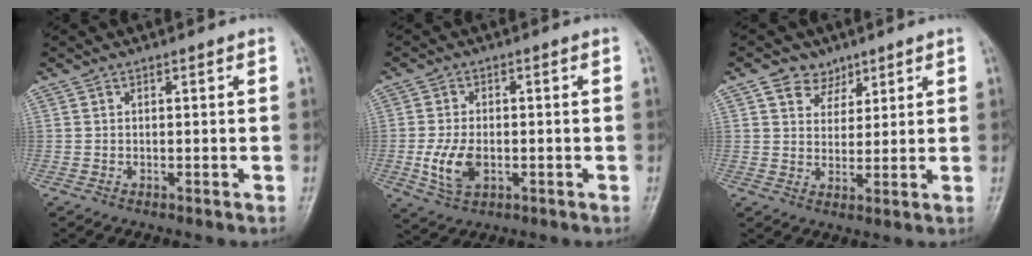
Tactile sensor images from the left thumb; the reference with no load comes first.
{"total": 6.9, "force": [-1.4, 4.3, 5.2], "torque": [-0.102, -0.001, -0.022]}
{"total": 5.3, "force": [3.3, 3.9, 1.3], "torque": [0.003, -0.017, 0.055]}